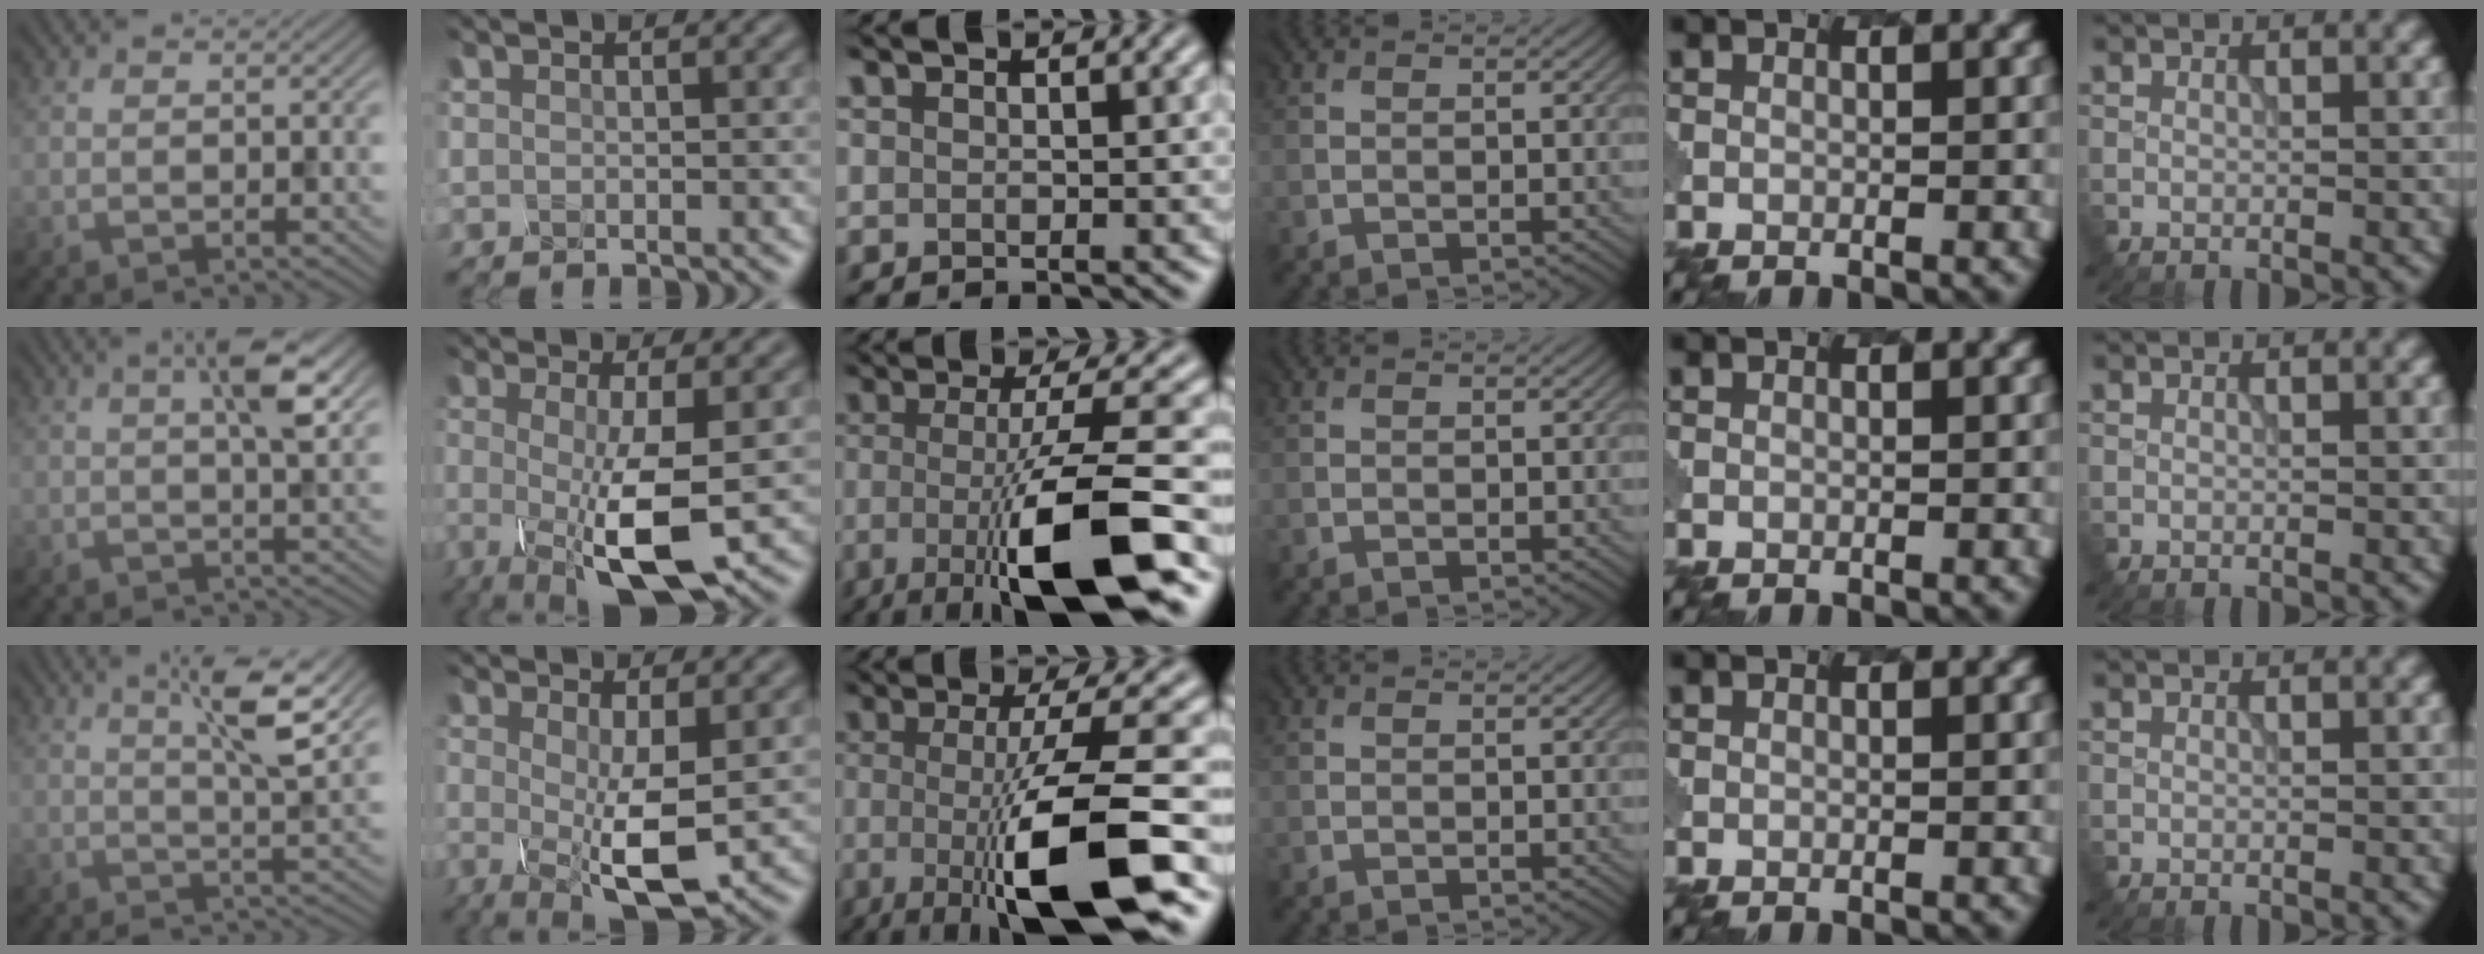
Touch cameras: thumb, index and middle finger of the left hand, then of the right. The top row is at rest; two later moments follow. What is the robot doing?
{"motion": "disassemble", "object": "battery cover"}